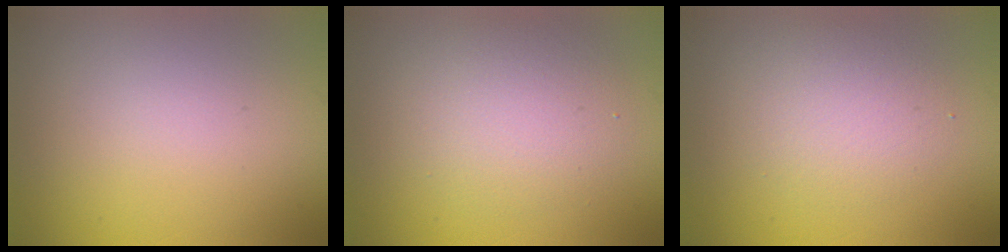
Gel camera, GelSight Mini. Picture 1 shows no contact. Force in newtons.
{"total": 3.8, "press": 3.8, "slide": 0.2}
{"total": 2.9, "press": 2.9, "slide": 0.3}